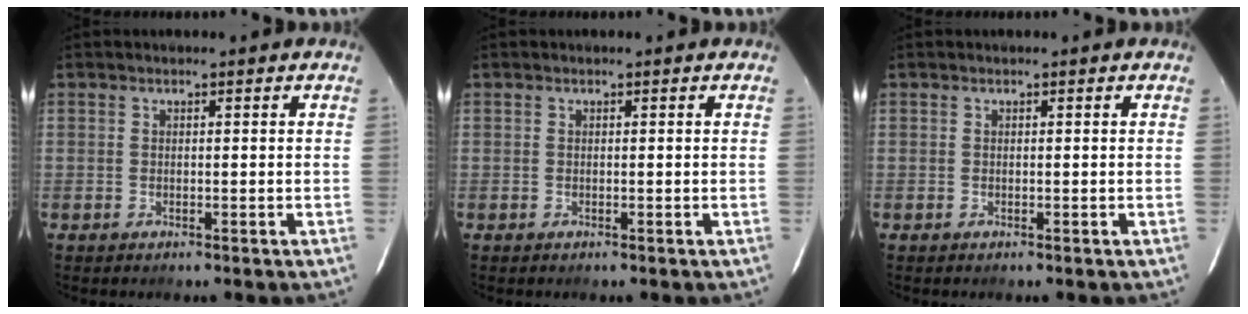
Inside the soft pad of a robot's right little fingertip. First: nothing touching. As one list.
[{"total": 0.0}, {"total": 0.0}]